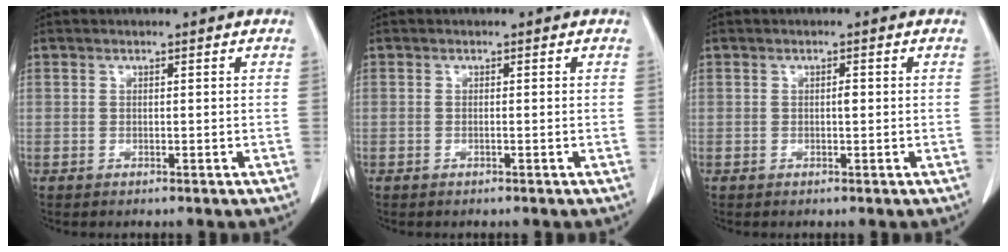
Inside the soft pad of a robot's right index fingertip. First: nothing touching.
{"total": 0.0}
{"total": 0.9, "force": [0.0, 0.3, 0.8], "torque": [-0.014, 0.001, 0.000]}